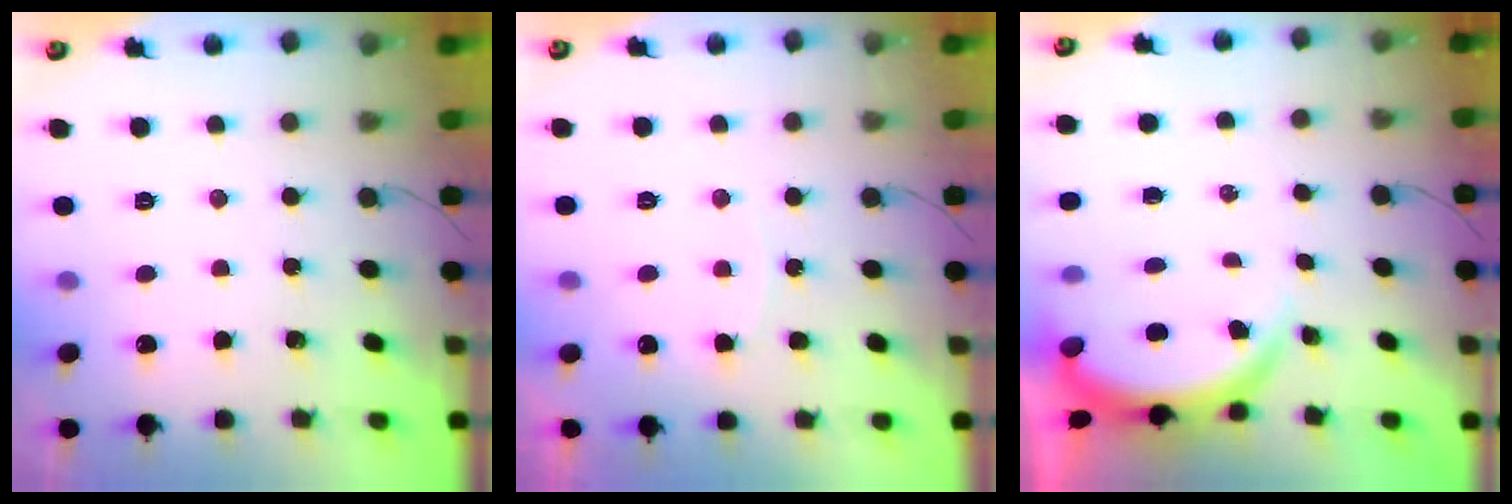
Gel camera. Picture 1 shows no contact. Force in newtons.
{"total": 5.1, "press": 5.1, "slide": 0.6}
{"total": 4.0, "press": 4.0, "slide": 0.2}